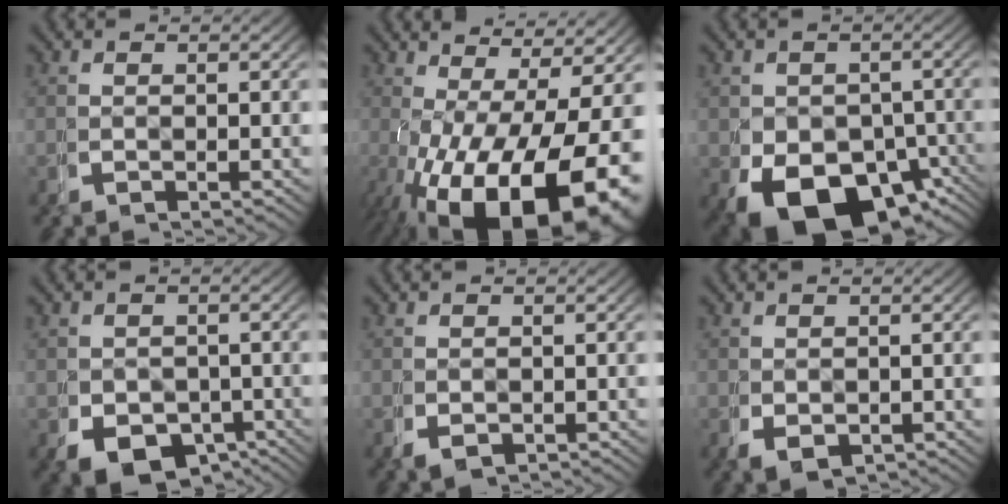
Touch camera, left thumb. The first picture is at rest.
{"total": 16.8, "force": [-4.3, 9.9, 12.9], "torque": [-0.217, -0.069, -0.020]}
{"total": 12.9, "force": [-5.9, 8.2, 7.9], "torque": [-0.140, -0.068, -0.062]}
{"total": 5.9, "force": [-3.1, 4.2, 2.7], "torque": [-0.039, -0.027, -0.037]}
{"total": 1.1, "force": [-0.3, 0.9, 0.5], "torque": [-0.010, -0.003, 0.004]}
{"total": 2.0, "force": [-0.5, 1.6, 1.1], "torque": [-0.024, -0.011, 0.006]}